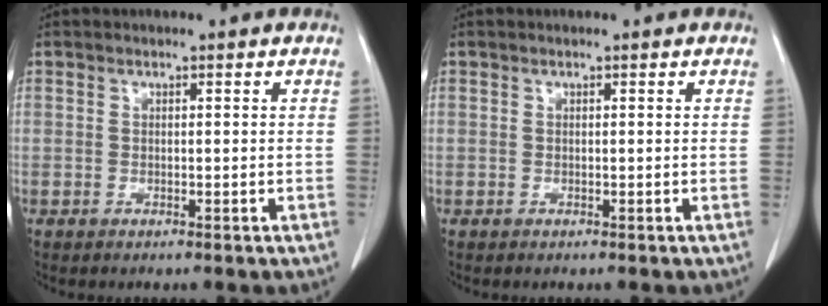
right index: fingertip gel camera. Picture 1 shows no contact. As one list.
[{"total": 0.0}]